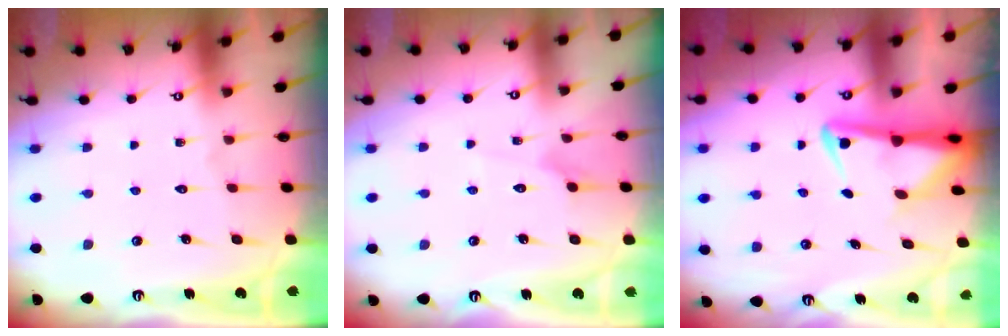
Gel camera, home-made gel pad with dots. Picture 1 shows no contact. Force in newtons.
{"total": 2.7, "press": 2.7, "slide": 0.3}
{"total": 4.4, "press": 4.2, "slide": 1.3}